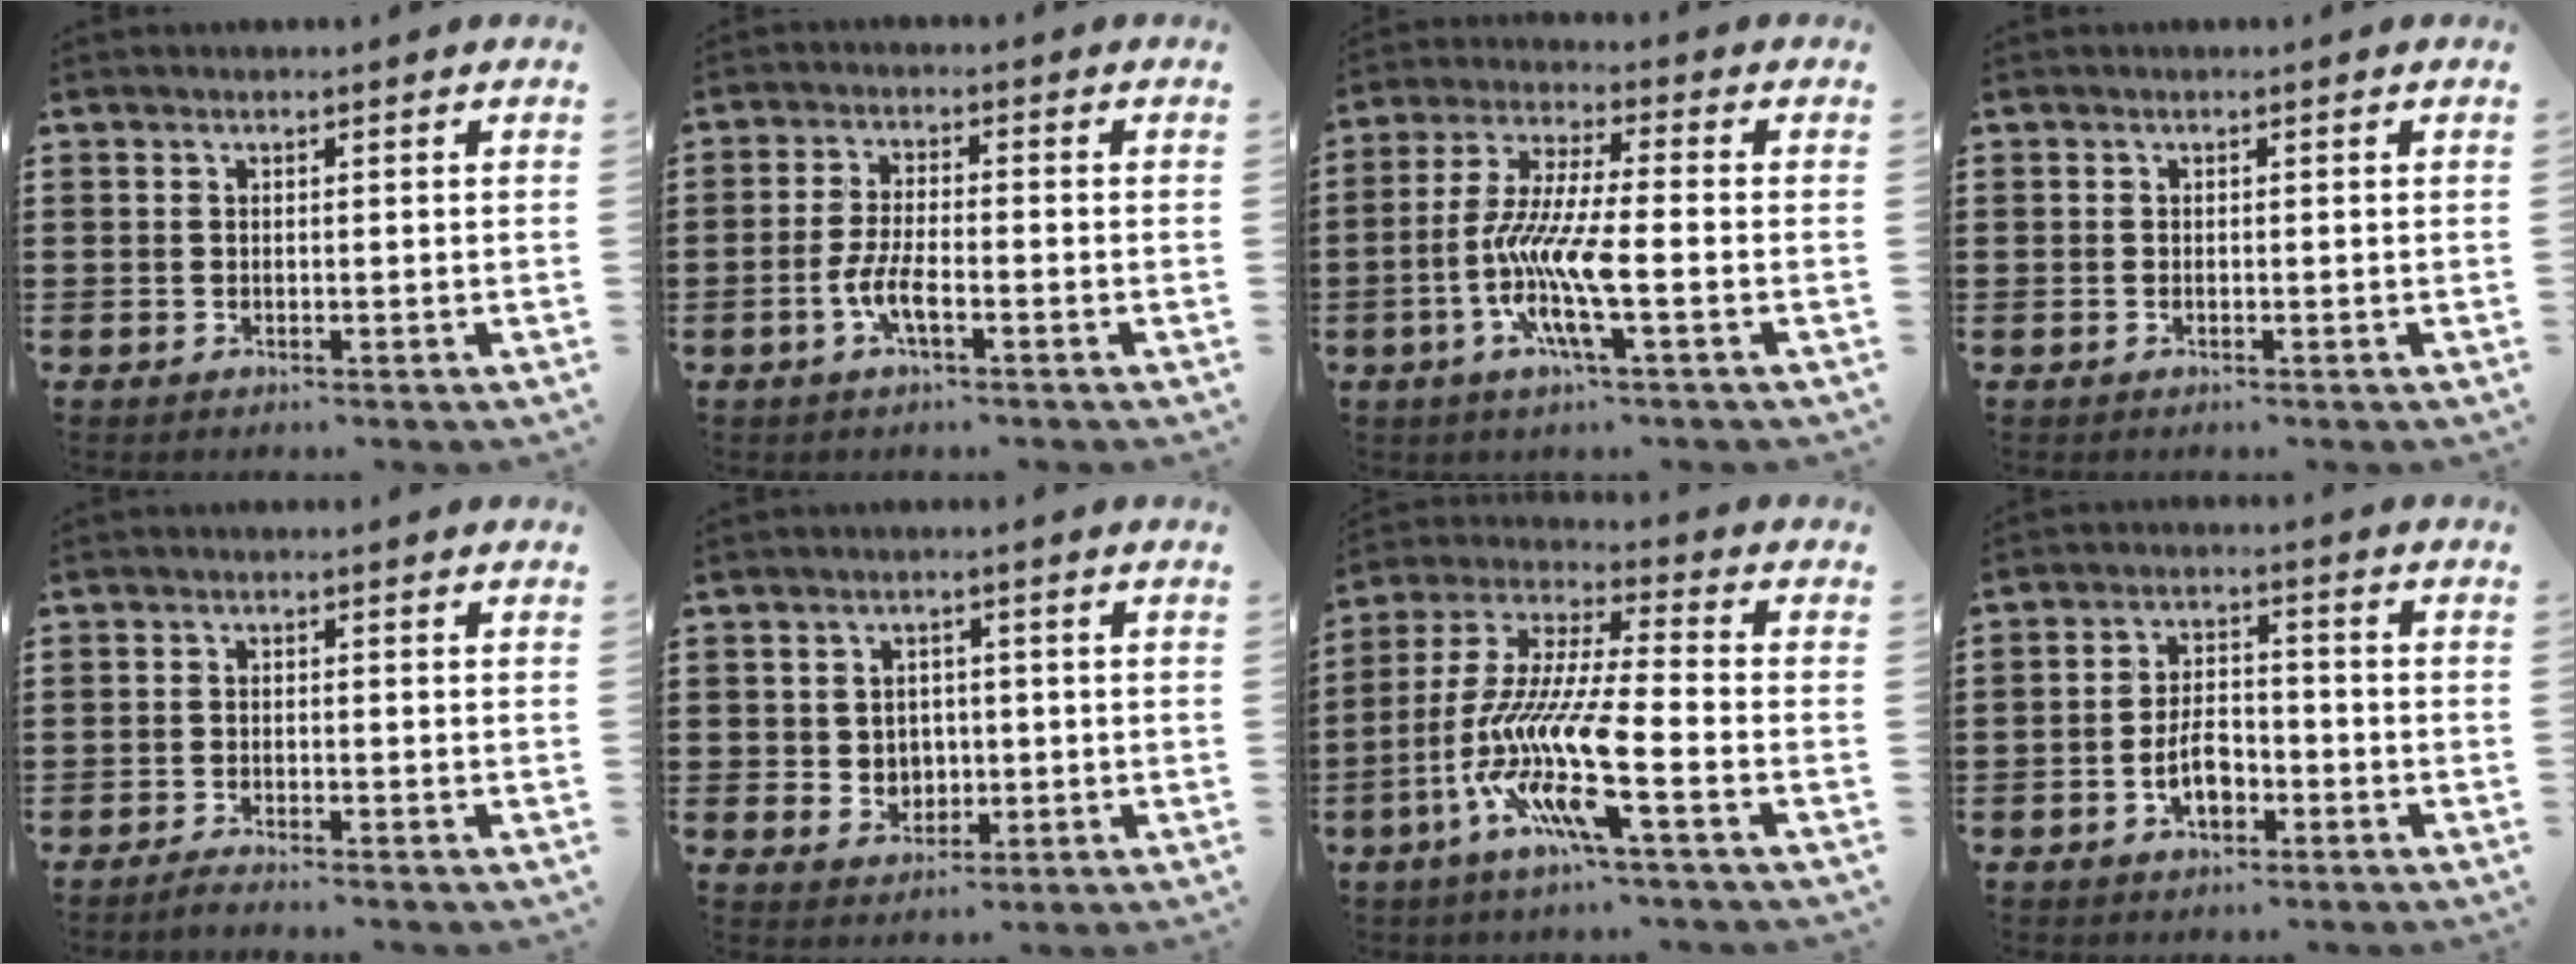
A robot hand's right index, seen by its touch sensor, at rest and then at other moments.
{"total": 4.8, "force": [-2.0, 1.0, 4.2], "torque": [-0.104, -0.011, -0.045]}
{"total": 9.7, "force": [-3.2, 1.4, 9.0], "torque": [-0.199, -0.014, -0.068]}
{"total": 0.0}
{"total": 1.2, "force": [-1.2, -0.2, 0.2], "torque": [-0.006, -0.001, -0.022]}
{"total": 3.0, "force": [0.3, 2.9, 0.9], "torque": [-0.023, 0.003, 0.001]}
{"total": 12.9, "force": [-6.7, 1.5, 10.9], "torque": [-0.254, -0.030, -0.145]}
{"total": 5.4, "force": [-2.2, 3.0, 3.9], "torque": [-0.074, -0.001, -0.043]}